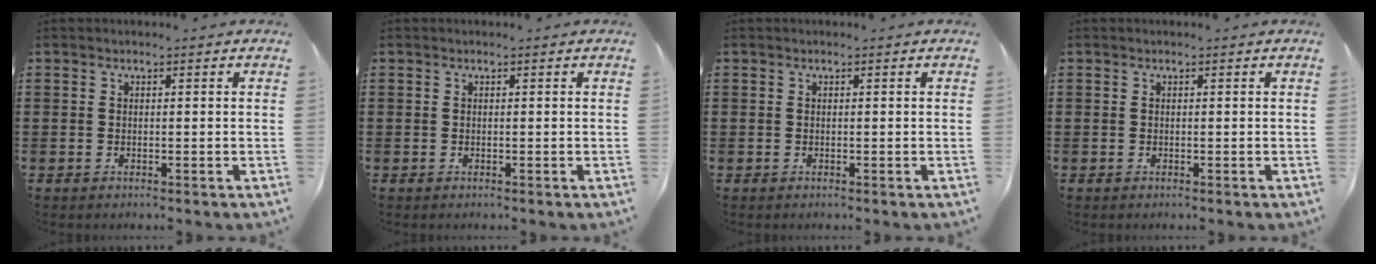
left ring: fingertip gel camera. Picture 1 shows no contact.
{"total": 0.0}
{"total": 0.0}
{"total": 0.0}